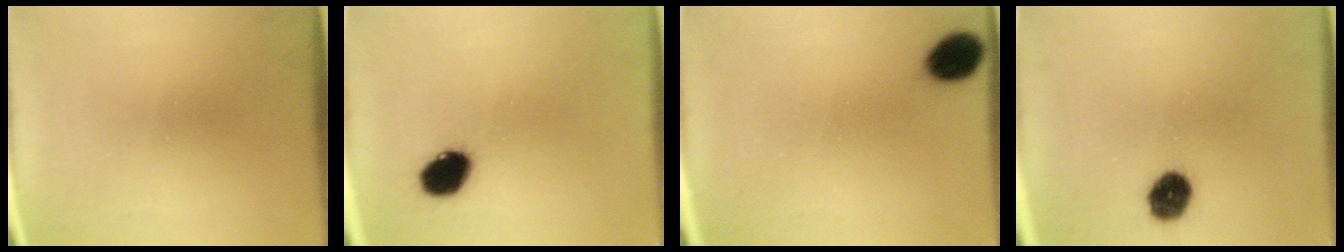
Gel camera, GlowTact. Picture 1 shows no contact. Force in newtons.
{"total": 7.7}
{"total": 7.1}
{"total": 7.0}